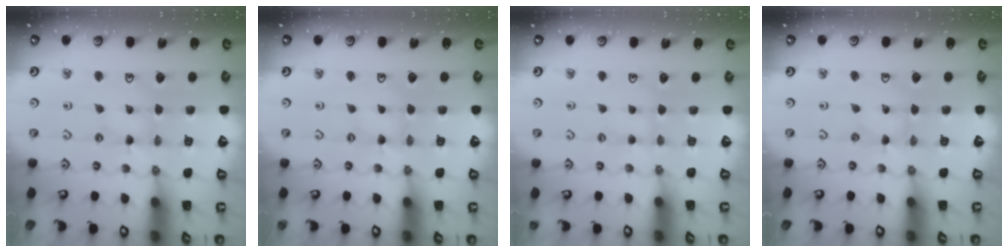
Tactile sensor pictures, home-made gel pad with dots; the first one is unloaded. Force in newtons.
{"total": 0.0}
{"total": 1.8, "press": 1.8, "slide": 0.3}
{"total": 0.0}